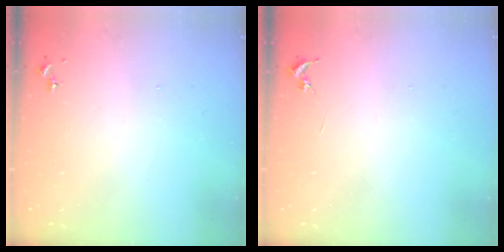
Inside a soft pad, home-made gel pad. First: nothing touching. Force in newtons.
{"total": 0.0}